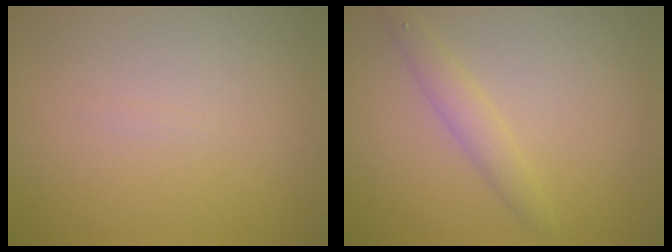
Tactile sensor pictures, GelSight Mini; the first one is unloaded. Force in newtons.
{"total": 1.9, "press": 1.9, "slide": 0.1}